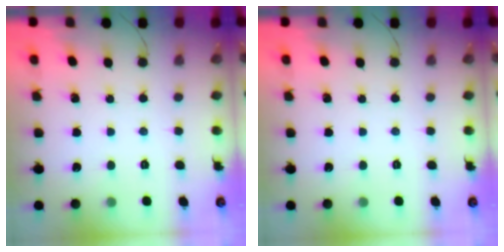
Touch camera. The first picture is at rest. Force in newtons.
{"total": 0.0}